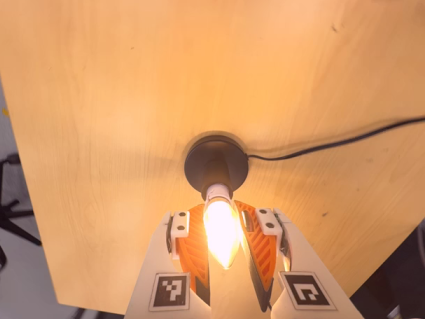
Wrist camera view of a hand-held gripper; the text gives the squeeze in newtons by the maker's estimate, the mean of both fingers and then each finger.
{"total": 13.3, "left": 12.9, "right": 13.7}